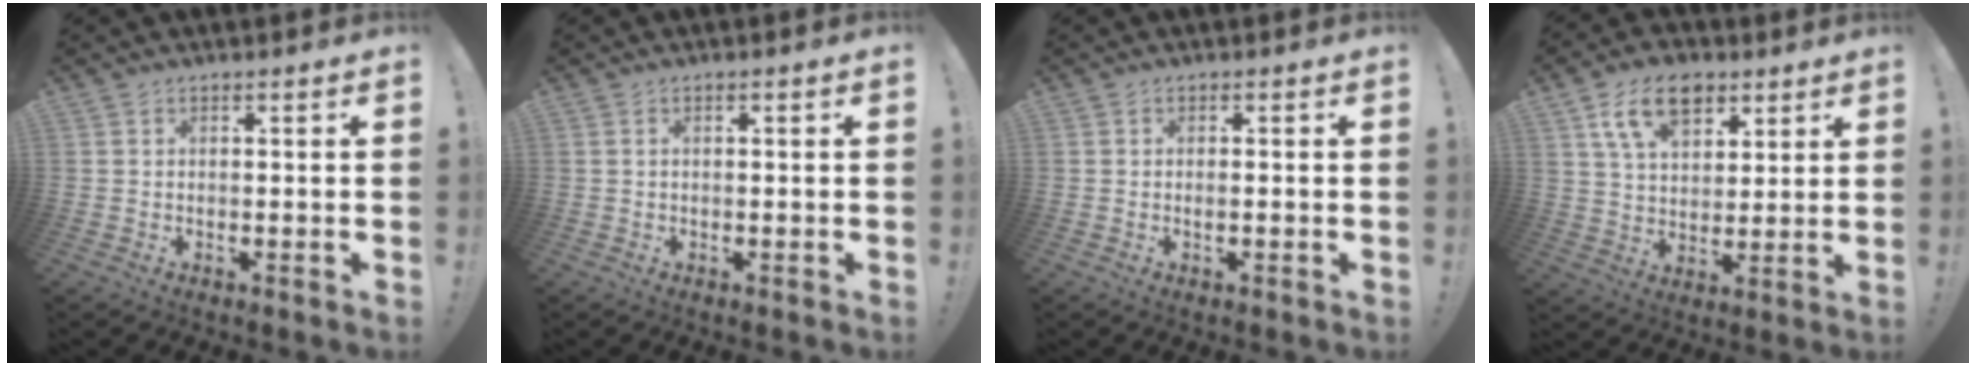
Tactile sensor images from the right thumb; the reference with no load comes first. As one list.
[{"total": 0.9, "force": [-0.4, -0.2, 0.8], "torque": [-0.022, 0.003, -0.006]}, {"total": 0.8, "force": [-0.4, 0.0, 0.7], "torque": [-0.009, -0.002, -0.008]}, {"total": 13.2, "force": [7.0, 8.2, 7.6], "torque": [-0.121, -0.016, 0.132]}]